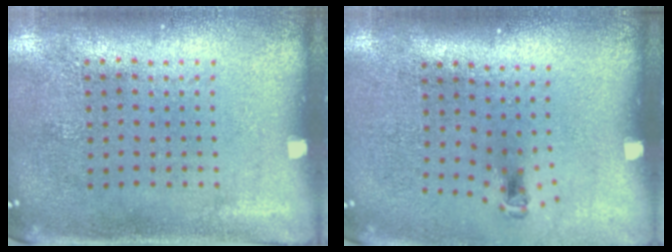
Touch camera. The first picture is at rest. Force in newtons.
{"total": 0.7, "press": 0.4, "slide": 0.6}